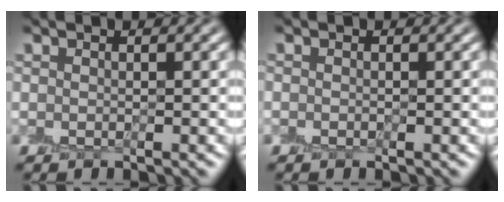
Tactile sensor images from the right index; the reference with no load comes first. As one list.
[{"total": 0.0}]